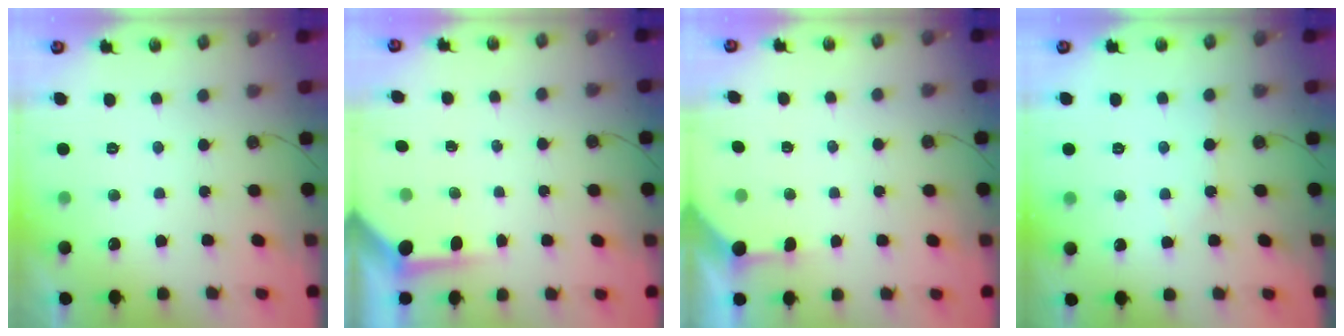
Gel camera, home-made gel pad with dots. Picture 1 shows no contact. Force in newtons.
{"total": 3.8, "press": 3.8, "slide": 0.4}
{"total": 2.9, "press": 2.8, "slide": 0.3}
{"total": 2.8, "press": 2.8, "slide": 0.3}